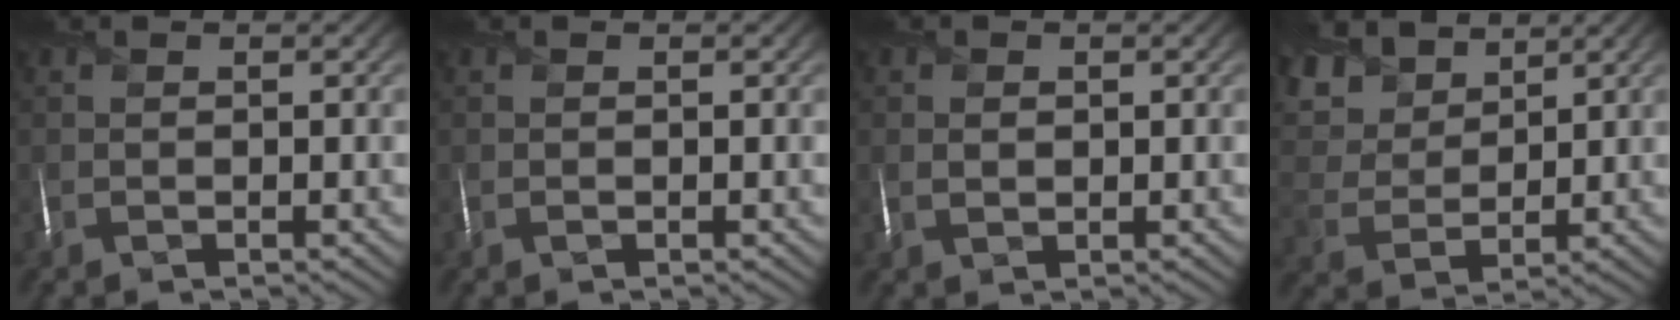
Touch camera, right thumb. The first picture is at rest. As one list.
[{"total": 0.0}, {"total": 1.4, "force": [0.5, 0.9, 0.9], "torque": [-0.020, 0.002, 0.011]}, {"total": 9.8, "force": [6.4, 5.4, 5.2], "torque": [-0.168, 0.023, 0.111]}]